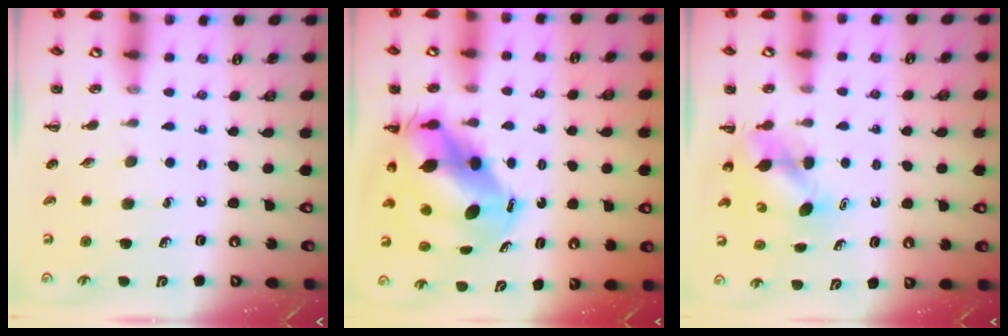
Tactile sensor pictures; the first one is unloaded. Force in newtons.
{"total": 11.1, "press": 10.6, "slide": 3.5}
{"total": 4.4, "press": 4.4, "slide": 0.4}